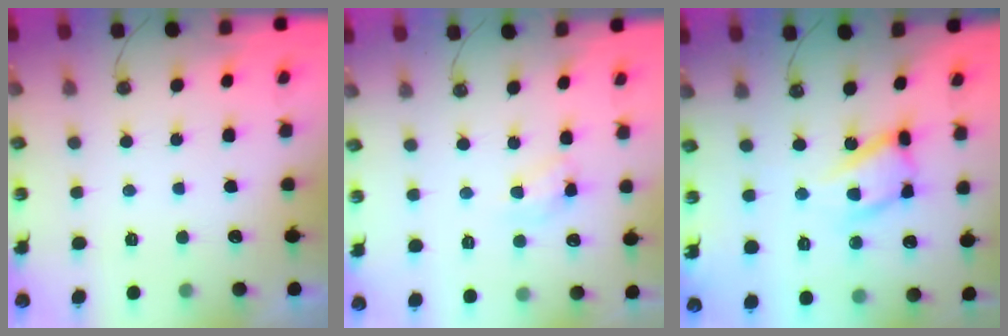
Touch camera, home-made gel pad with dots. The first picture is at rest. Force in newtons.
{"total": 8.6, "press": 8.6, "slide": 0.7}
{"total": 15.2, "press": 15.2, "slide": 1.5}